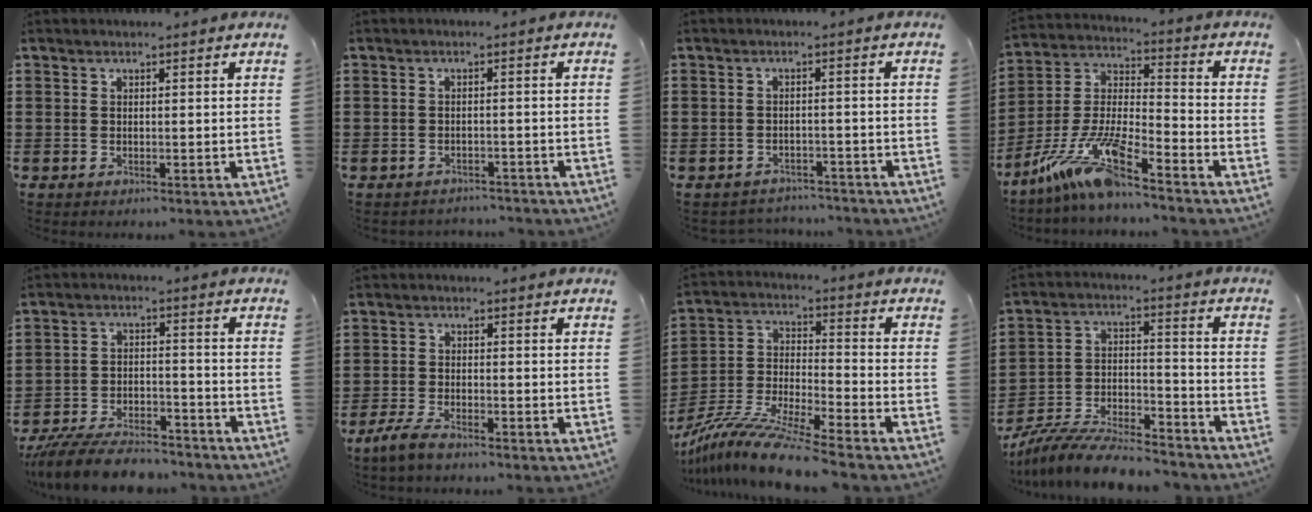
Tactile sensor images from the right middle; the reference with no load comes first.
{"total": 1.8, "force": [-1.8, 0.3, -0.2], "torque": [-0.003, 0.002, -0.042]}
{"total": 2.5, "force": [-2.4, 0.5, -0.2], "torque": [-0.005, 0.000, -0.053]}
{"total": 12.9, "force": [-10.1, 1.2, 8.0], "torque": [-0.182, -0.002, -0.200]}
{"total": 8.4, "force": [-7.8, 1.6, 2.7], "torque": [-0.048, 0.018, -0.150]}
{"total": 3.7, "force": [-3.0, 0.9, 1.9], "torque": [-0.044, 0.000, -0.061]}
{"total": 11.0, "force": [-10.1, -0.4, 4.3], "torque": [-0.087, 0.005, -0.206]}
{"total": 10.3, "force": [-9.8, 1.0, 3.3], "torque": [-0.061, 0.014, -0.194]}